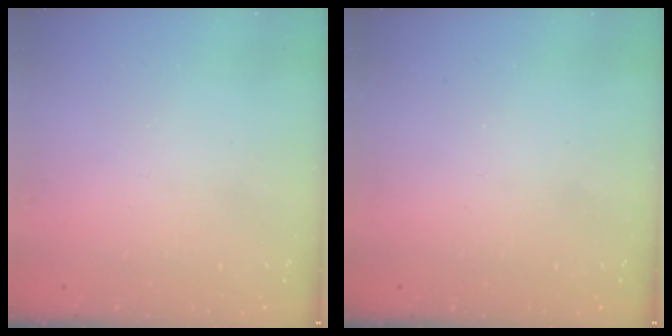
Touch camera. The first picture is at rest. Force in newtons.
{"total": 0.0}